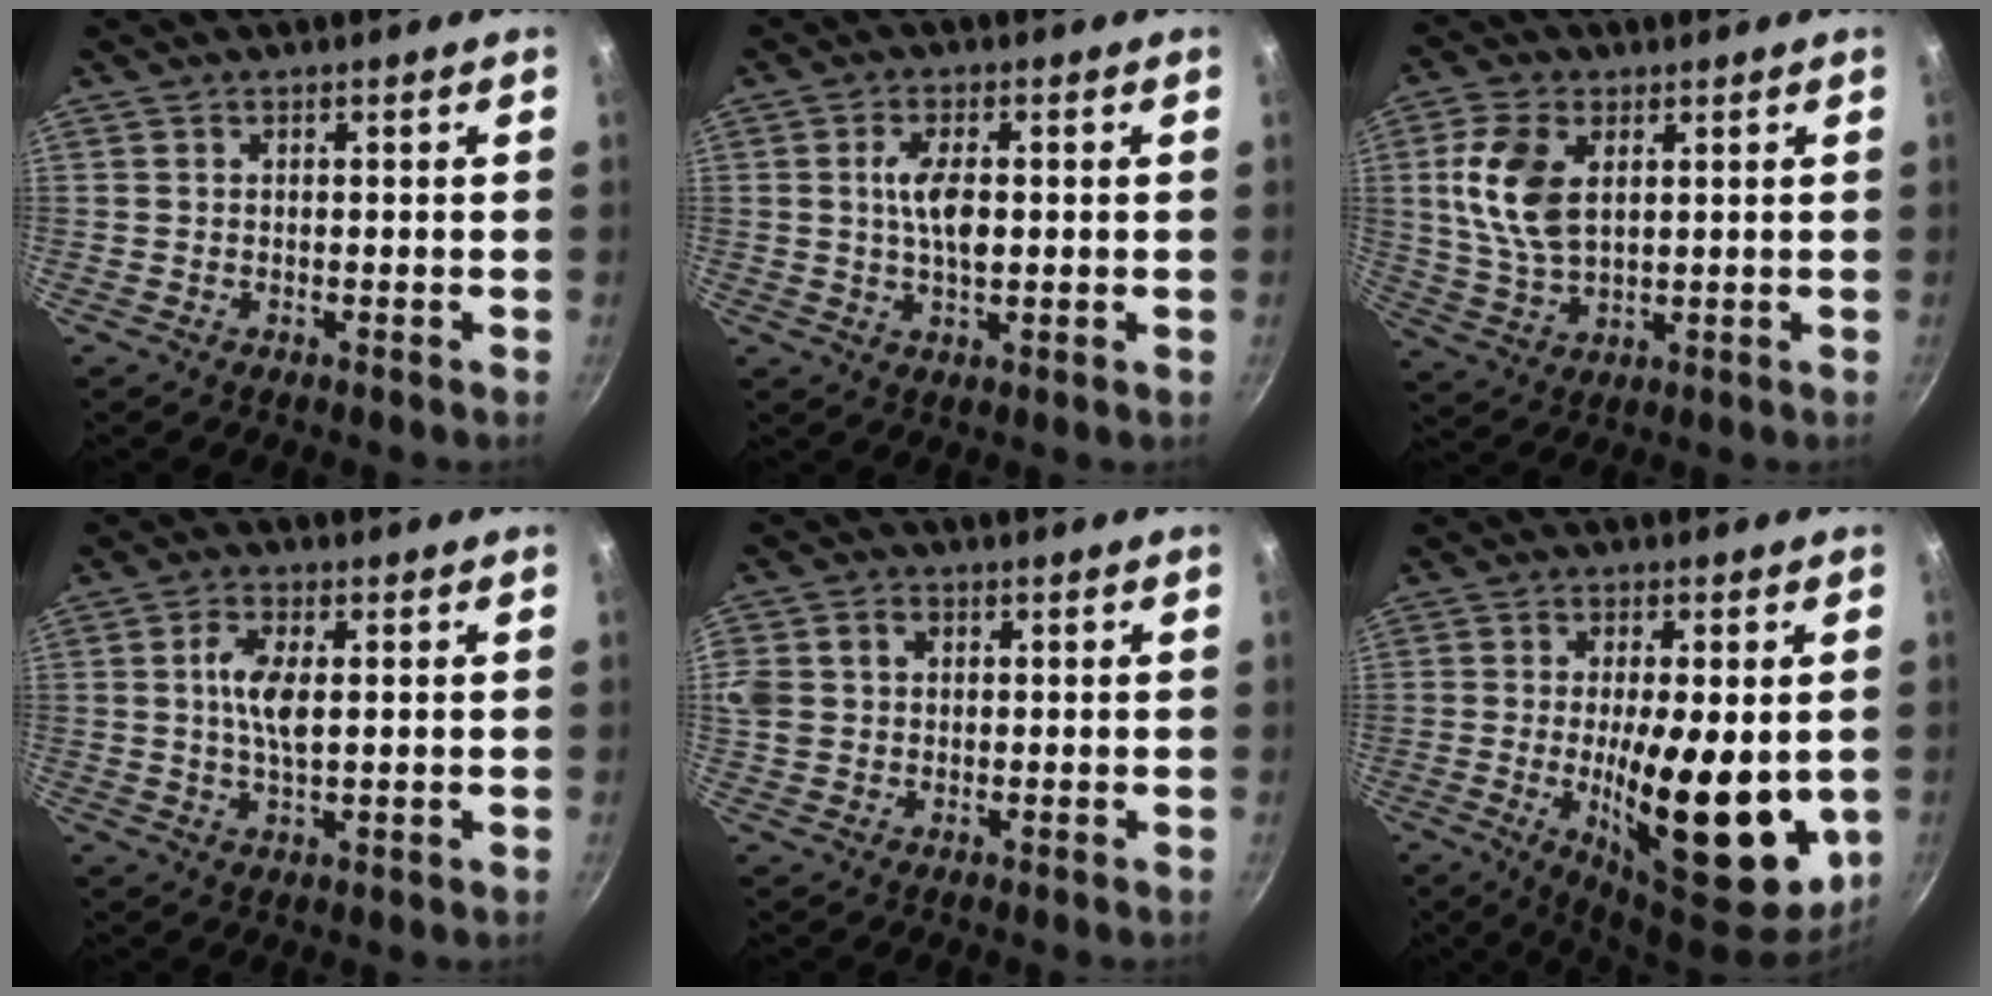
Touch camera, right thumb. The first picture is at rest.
{"total": 6.4, "force": [0.6, 2.8, 5.7], "torque": [-0.103, 0.002, 0.009]}
{"total": 11.3, "force": [2.8, 6.6, 8.7], "torque": [-0.167, -0.010, 0.058]}
{"total": 6.4, "force": [1.0, 2.6, 5.8], "torque": [-0.115, 0.002, 0.018]}
{"total": 8.5, "force": [1.6, 7.1, 4.3], "torque": [-0.093, 0.016, 0.023]}
{"total": 18.9, "force": [-2.1, 6.8, 17.5], "torque": [-0.245, -0.012, -0.023]}